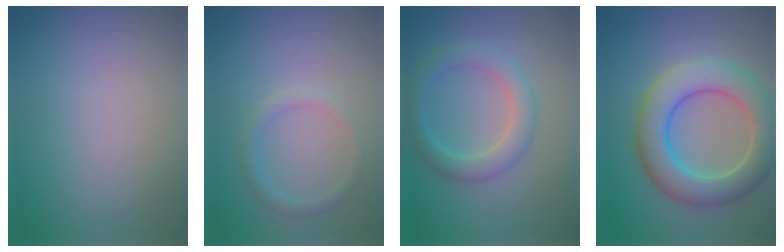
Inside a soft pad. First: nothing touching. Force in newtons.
{"total": 1.5, "press": 1.5, "slide": 0.1}
{"total": 3.5, "press": 3.5, "slide": 0.1}
{"total": 8.1, "press": 8.0, "slide": 0.6}